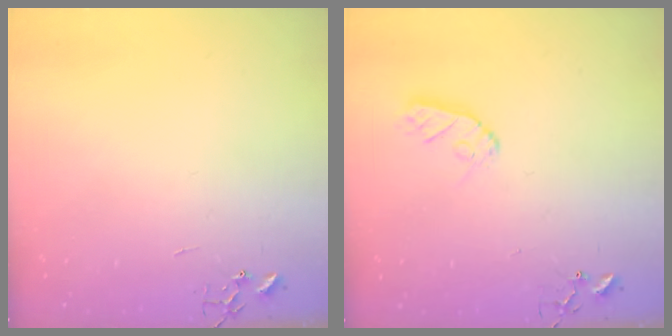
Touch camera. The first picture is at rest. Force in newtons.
{"total": 8.0, "press": 8.0, "slide": 0.5}